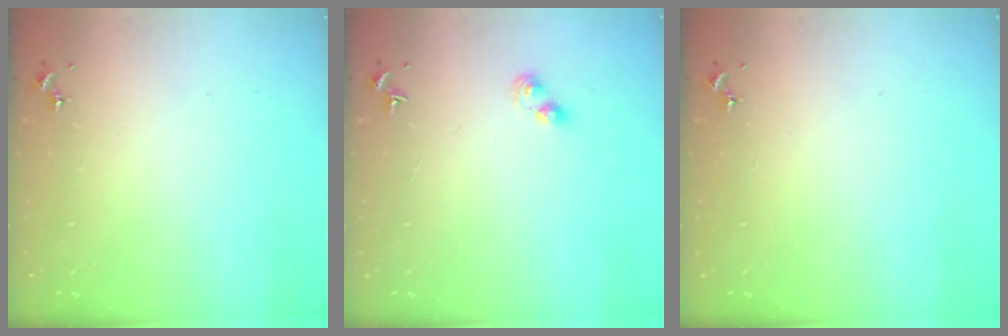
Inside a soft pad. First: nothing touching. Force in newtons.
{"total": 3.3, "press": 3.3, "slide": 0.4}
{"total": 0.0}